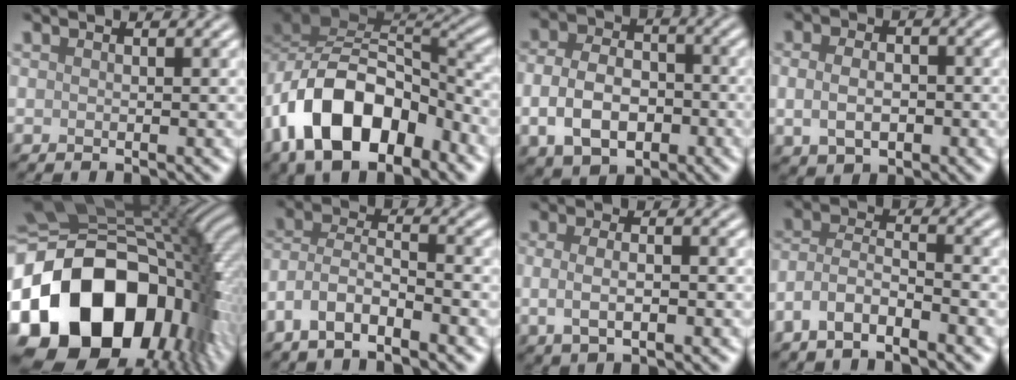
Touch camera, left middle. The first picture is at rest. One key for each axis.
{"total": 12.4, "fx": -5.4, "fy": 7.1, "fz": 8.6, "tx": -0.143, "ty": 0.008, "tz": -0.106}
{"total": 6.9, "fx": -1.8, "fy": 4.8, "fz": 4.6, "tx": -0.092, "ty": -0.003, "tz": -0.038}
{"total": 4.2, "fx": -0.4, "fy": 3.0, "fz": 2.9, "tx": -0.043, "ty": 0.000, "tz": -0.008}
{"total": 19.4, "fx": -5.4, "fy": 13.1, "fz": 13.2, "tx": -0.268, "ty": -0.026, "tz": -0.086}
{"total": 4.7, "fx": -3.1, "fy": 1.8, "fz": 3.1, "tx": -0.061, "ty": 0.005, "tz": -0.070}
{"total": 4.0, "fx": -0.4, "fy": 1.9, "fz": 3.5, "tx": -0.056, "ty": -0.004, "tz": -0.006}
{"total": 3.9, "fx": -2.7, "fy": 1.4, "fz": 2.4, "tx": -0.048, "ty": 0.006, "tz": -0.062}